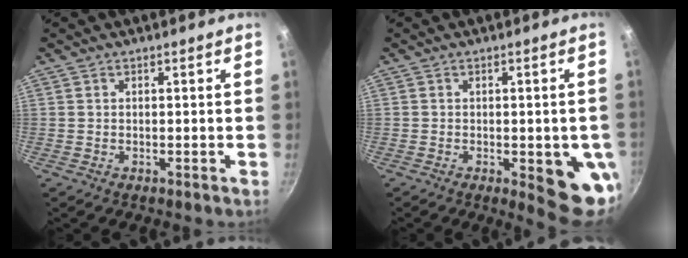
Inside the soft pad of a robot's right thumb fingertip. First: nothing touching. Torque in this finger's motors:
{"motor_torque": [1.95, 1.70, 1.72, -0.57, 0.31]}